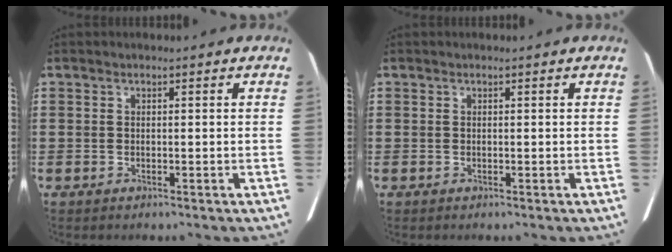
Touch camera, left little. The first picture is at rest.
{"total": 0.0}